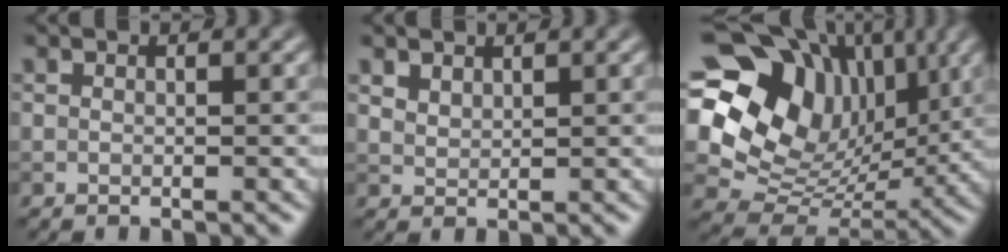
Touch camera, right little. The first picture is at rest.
{"total": 1.5, "force": [1.2, 0.7, 0.5], "torque": [-0.014, -0.001, 0.028]}
{"total": 15.1, "force": [4.8, 11.5, 8.4], "torque": [-0.168, 0.017, 0.088]}